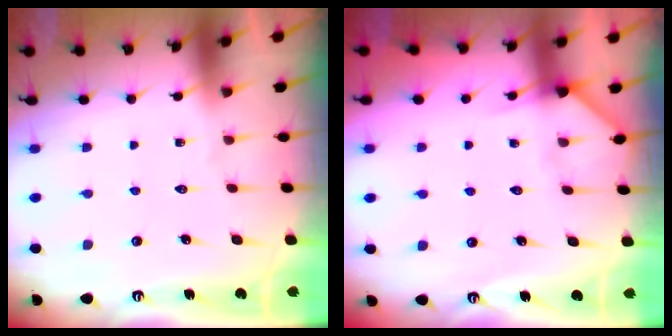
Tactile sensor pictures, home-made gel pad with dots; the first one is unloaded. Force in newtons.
{"total": 4.2, "press": 4.2, "slide": 0.3}